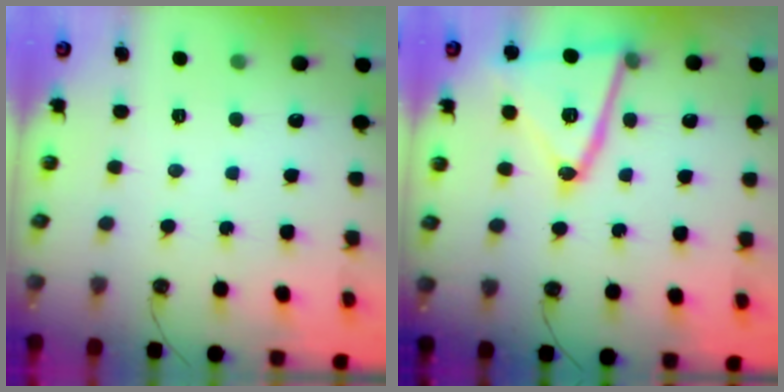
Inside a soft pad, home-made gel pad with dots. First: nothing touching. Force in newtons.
{"total": 20.6, "press": 20.3, "slide": 3.4}